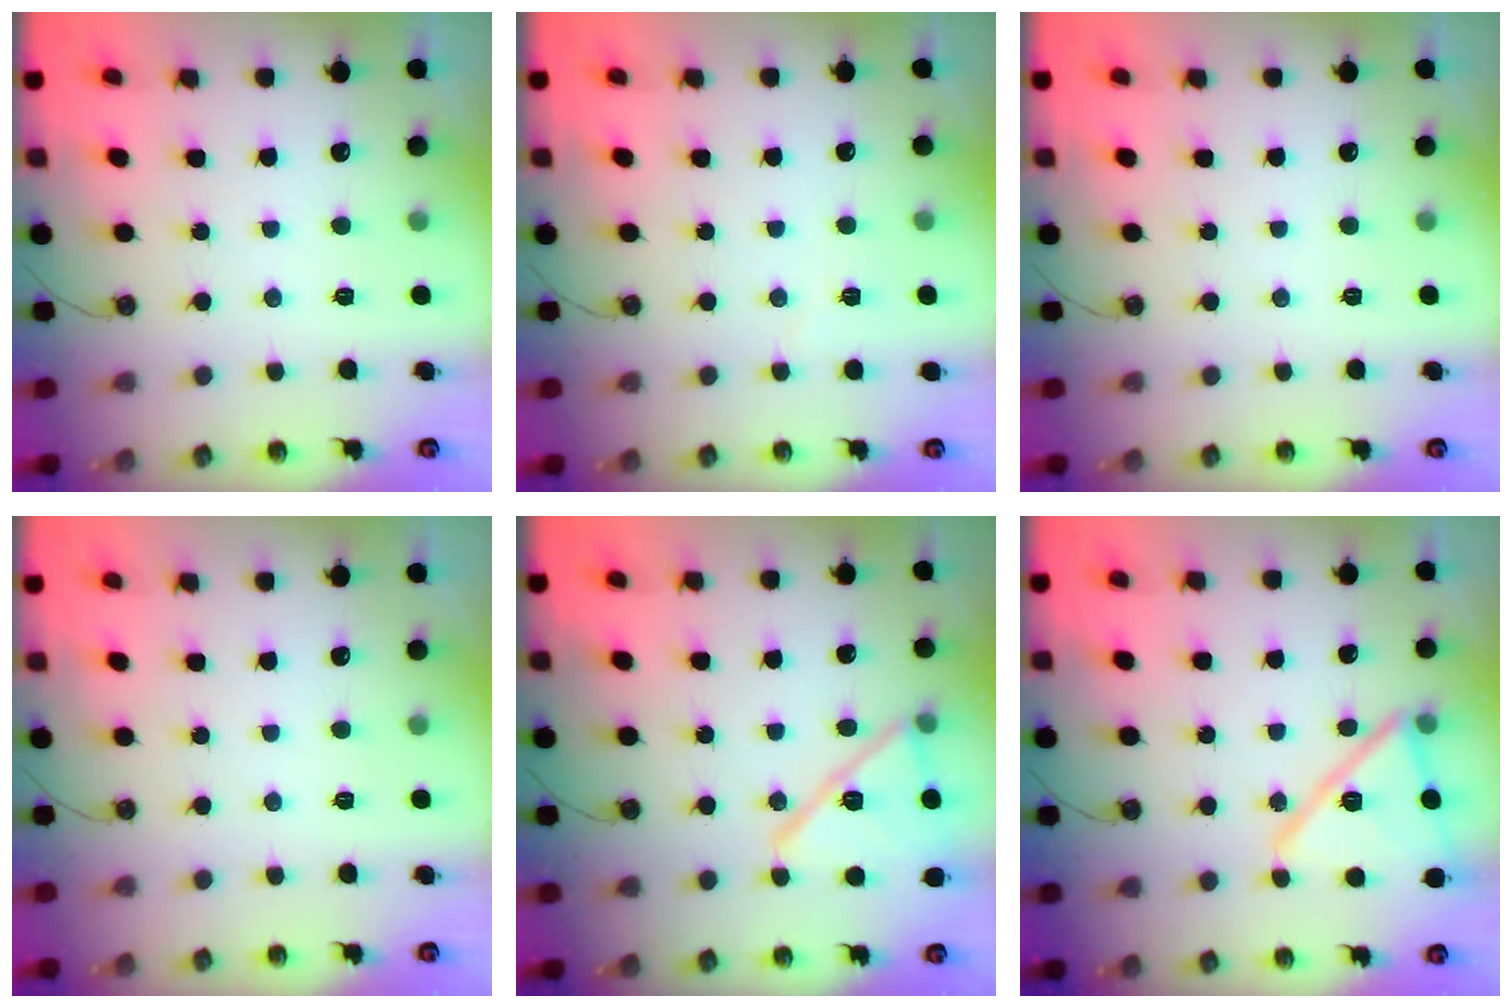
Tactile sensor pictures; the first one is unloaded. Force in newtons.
{"total": 3.0, "press": 3.0, "slide": 0.3}
{"total": 0.0}
{"total": 0.0}
{"total": 17.0, "press": 13.9, "slide": 9.9}
{"total": 16.9, "press": 16.9, "slide": 0.6}